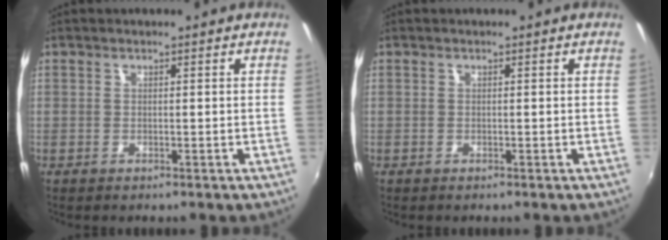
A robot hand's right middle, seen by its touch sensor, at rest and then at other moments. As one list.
[{"total": 0.0}]